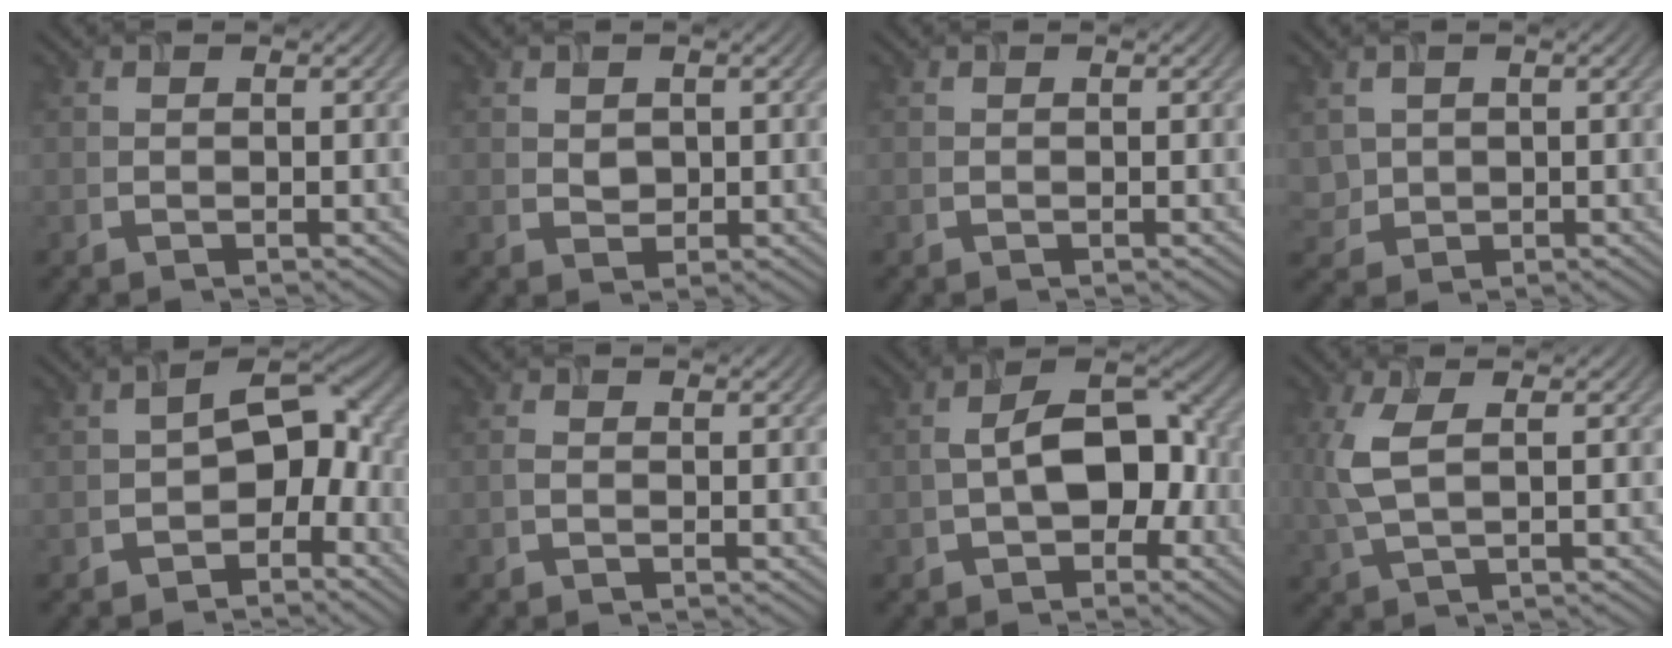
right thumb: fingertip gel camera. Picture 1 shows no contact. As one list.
[{"total": 1.4, "force": [0.4, 1.2, 0.6], "torque": [-0.015, -0.004, 0.009]}, {"total": 0.0}, {"total": 2.4, "force": [0.6, 2.2, 0.8], "torque": [-0.027, -0.007, 0.015]}, {"total": 7.5, "force": [-2.3, 4.8, 5.3], "torque": [-0.063, 0.004, -0.049]}, {"total": 0.6, "force": [-0.2, 0.2, 0.5], "torque": [-0.015, 0.000, -0.005]}, {"total": 8.3, "force": [-1.3, 5.1, 6.4], "torque": [-0.100, 0.009, -0.025]}, {"total": 5.2, "force": [0.9, 1.9, 4.7], "torque": [-0.126, 0.004, 0.019]}]